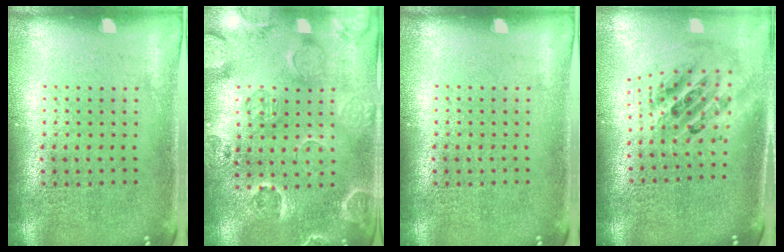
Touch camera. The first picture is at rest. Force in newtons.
{"total": 2.5, "press": 2.2, "slide": 1.1}
{"total": 0.0}
{"total": 2.2, "press": 1.7, "slide": 1.4}